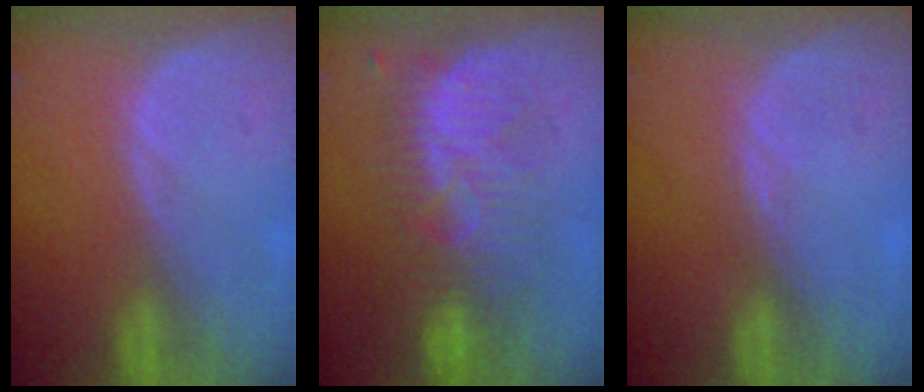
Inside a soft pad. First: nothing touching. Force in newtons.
{"total": 8.5, "press": 8.4, "slide": 1.3}
{"total": 0.5, "press": 0.5, "slide": 0.2}